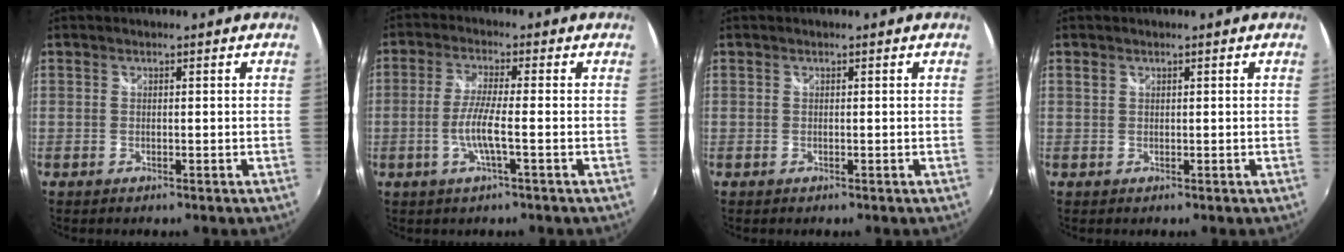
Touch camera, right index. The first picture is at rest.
{"total": 5.2, "force": [-1.6, -0.2, 4.9], "torque": [-0.105, -0.003, -0.033]}
{"total": 0.0}
{"total": 0.5, "force": [0.2, 0.5, 0.1], "torque": [-0.004, 0.002, 0.002]}